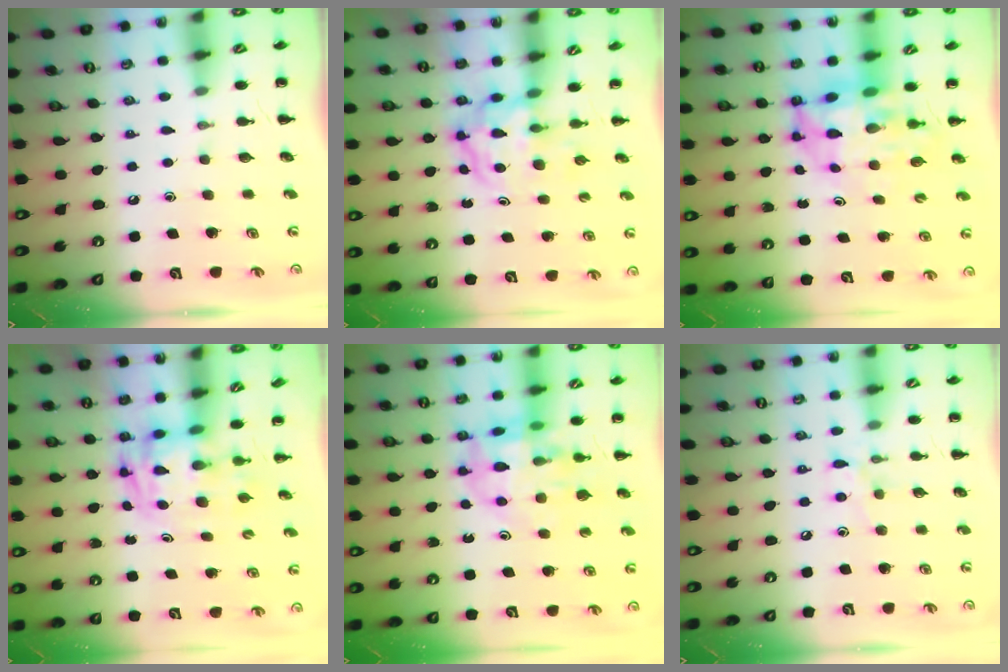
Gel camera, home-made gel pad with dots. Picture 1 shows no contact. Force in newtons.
{"total": 3.8, "press": 3.8, "slide": 0.4}
{"total": 6.8, "press": 6.4, "slide": 2.3}
{"total": 2.8, "press": 2.7, "slide": 0.5}
{"total": 12.0, "press": 11.4, "slide": 3.6}
{"total": 6.9, "press": 6.7, "slide": 1.4}